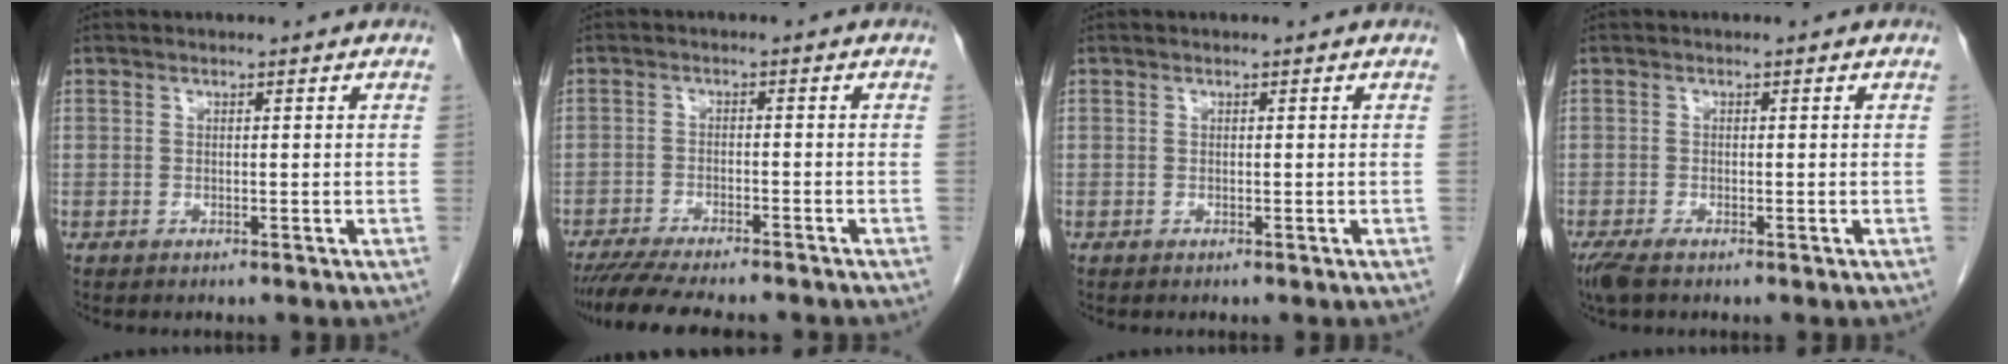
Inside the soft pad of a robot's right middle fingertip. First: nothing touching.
{"total": 11.5, "force": [-10.1, 1.7, 5.3], "torque": [-0.076, -0.014, -0.149]}
{"total": 0.0}
{"total": 2.8, "force": [-2.1, 0.8, 1.8], "torque": [-0.041, -0.010, -0.036]}